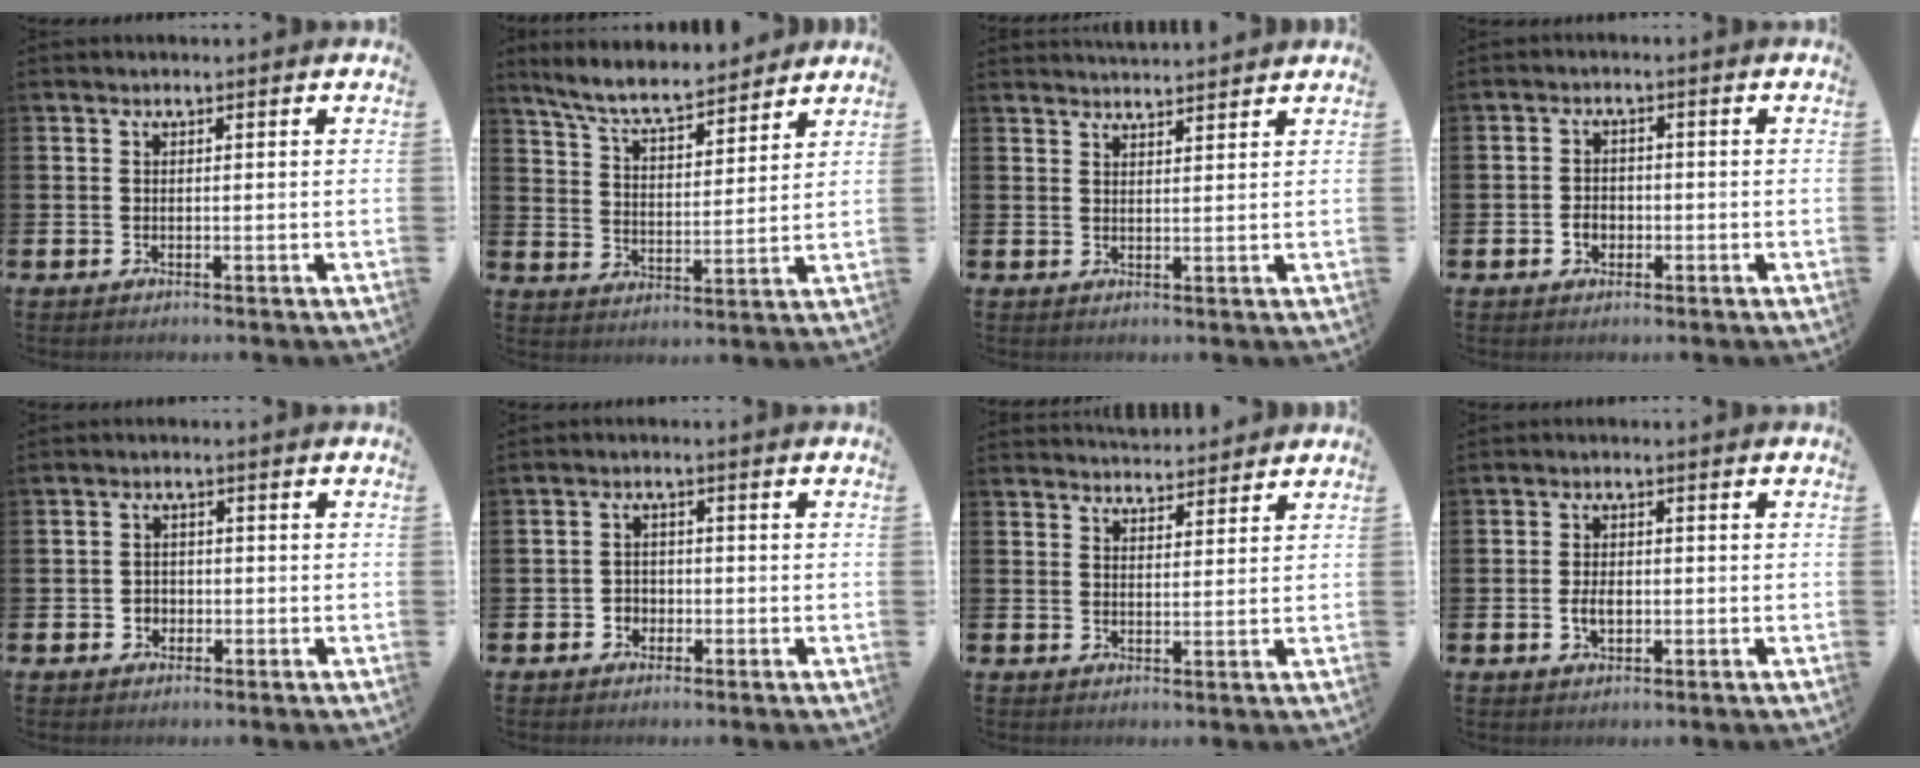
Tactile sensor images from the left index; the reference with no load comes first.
{"total": 7.4, "force": [6.9, 1.2, 2.6], "torque": [-0.075, -0.041, 0.120]}
{"total": 2.9, "force": [2.9, 0.0, 0.0], "torque": [-0.001, -0.016, 0.053]}
{"total": 2.2, "force": [-0.7, 1.7, 1.1], "torque": [-0.009, -0.002, -0.020]}
{"total": 1.8, "force": [-0.5, 1.7, 0.3], "torque": [-0.004, 0.004, -0.016]}
{"total": 2.0, "force": [-1.0, 1.7, 0.3], "torque": [-0.004, 0.003, -0.025]}
{"total": 3.9, "force": [3.9, 0.4, -0.2], "torque": [0.002, -0.022, 0.072]}
{"total": 2.6, "force": [-0.3, 1.6, 2.0], "torque": [-0.016, -0.005, -0.012]}